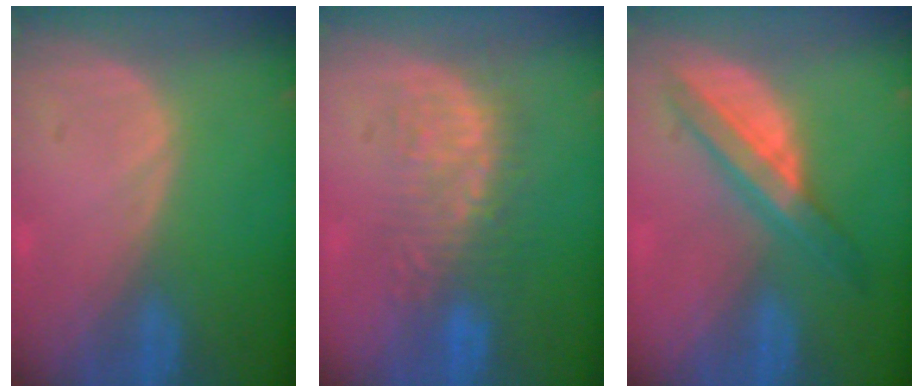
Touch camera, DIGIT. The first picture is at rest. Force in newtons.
{"total": 6.8, "press": 6.7, "slide": 1.4}
{"total": 6.0, "press": 6.0, "slide": 0.1}